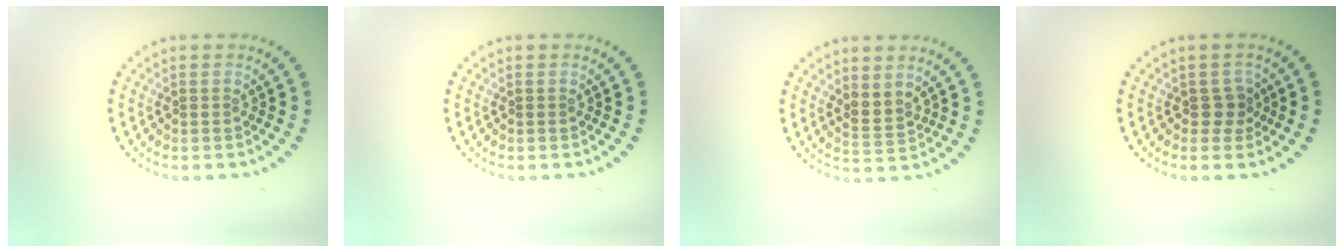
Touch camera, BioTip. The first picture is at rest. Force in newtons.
{"total": 0.0}
{"total": 2.0, "press": 1.4, "slide": 1.4}
{"total": 1.5, "press": 1.3, "slide": 0.9}